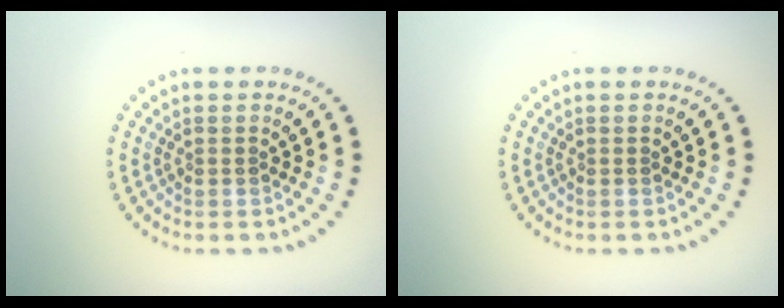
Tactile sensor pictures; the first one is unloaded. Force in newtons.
{"total": 0.0}